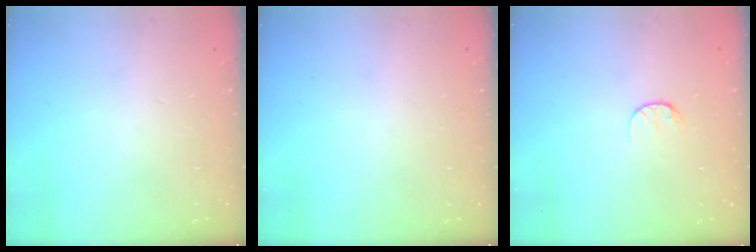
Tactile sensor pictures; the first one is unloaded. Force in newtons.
{"total": 0.0}
{"total": 7.6, "press": 7.6, "slide": 0.7}